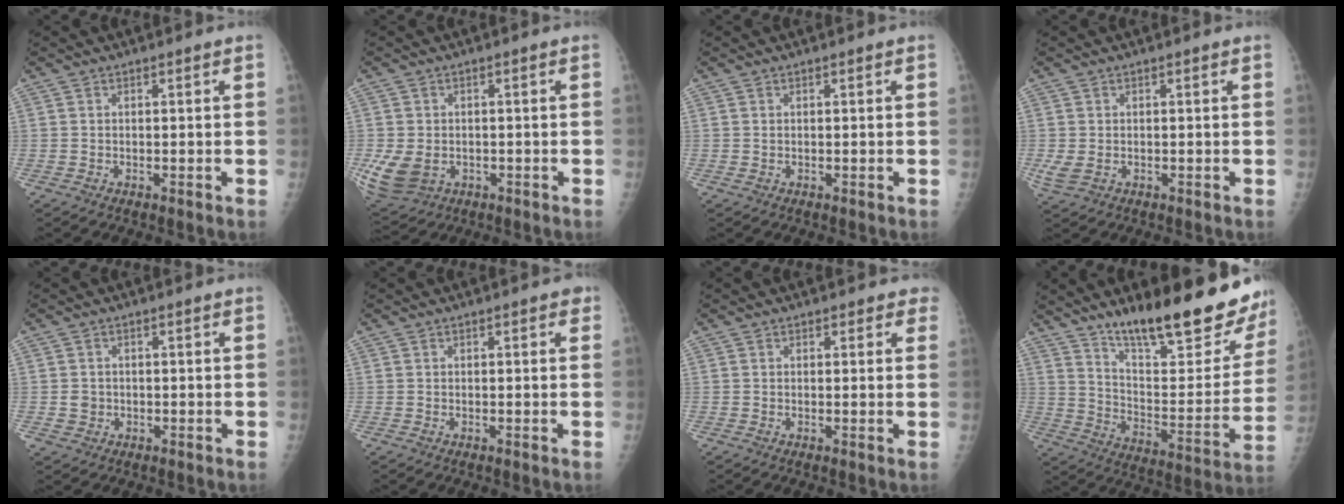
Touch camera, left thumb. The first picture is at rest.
{"total": 9.8, "force": [-2.4, 7.5, 5.9], "torque": [-0.129, -0.006, -0.027]}
{"total": 0.0}
{"total": 2.7, "force": [-0.5, 1.9, 1.8], "torque": [-0.045, -0.007, -0.002]}
{"total": 2.1, "force": [-0.2, 2.0, 0.6], "torque": [-0.002, 0.004, 0.000]}
{"total": 0.8, "force": [0.3, 0.5, 0.5], "torque": [0.004, 0.002, -0.002]}
{"total": 2.5, "force": [2.0, 1.5, 0.3], "torque": [0.028, -0.006, 0.005]}
{"total": 25.9, "force": [19.2, 6.1, 16.3], "torque": [-0.201, -0.102, 0.288]}